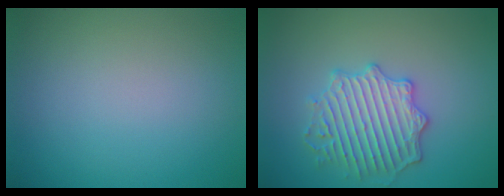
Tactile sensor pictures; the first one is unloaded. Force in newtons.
{"total": 4.1, "press": 4.0, "slide": 0.5}